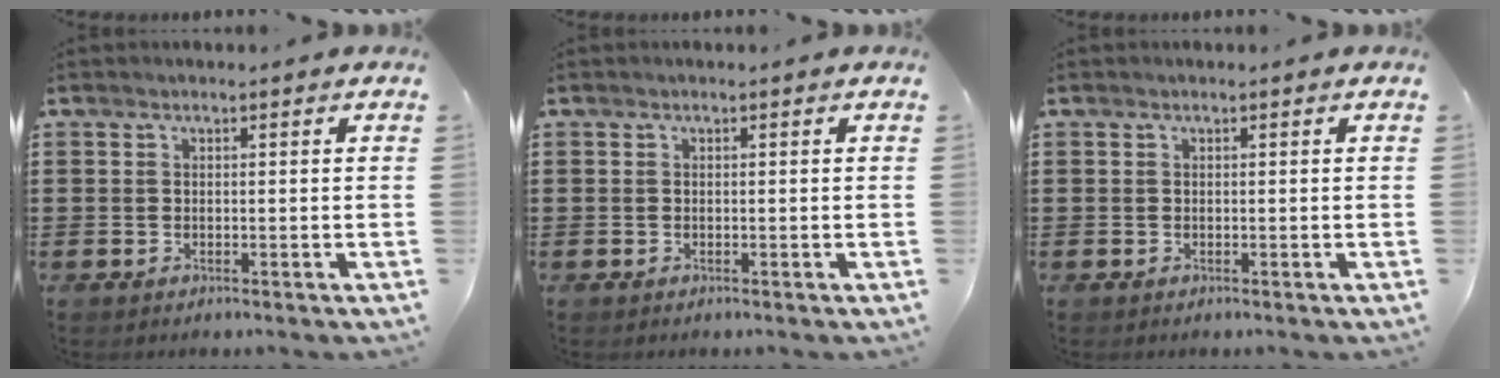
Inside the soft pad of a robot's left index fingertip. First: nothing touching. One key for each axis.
{"total": 0.0}
{"total": 0.0}